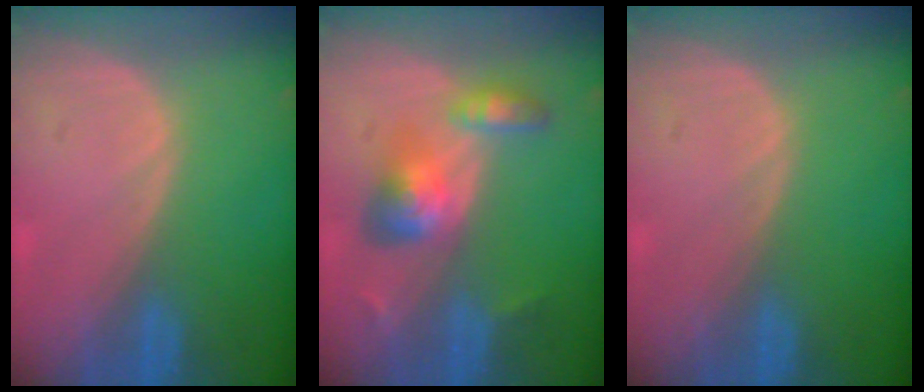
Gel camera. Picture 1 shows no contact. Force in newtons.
{"total": 6.1, "press": 5.7, "slide": 2.1}
{"total": 0.0}